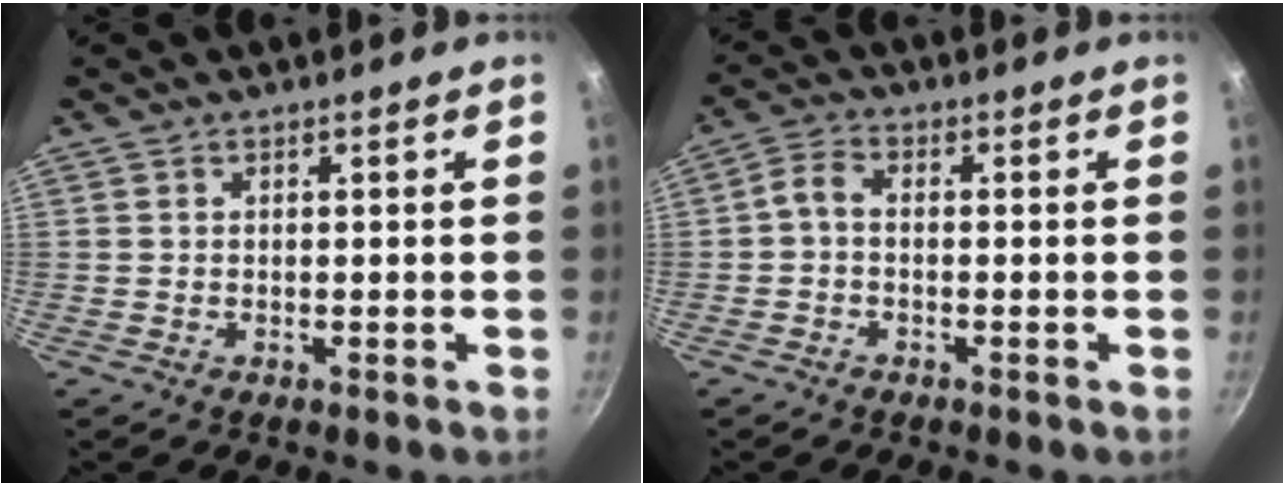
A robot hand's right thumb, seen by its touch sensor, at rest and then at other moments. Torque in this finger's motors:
{"motor_torque": [-0.36, 0.62, 0.48, 0.30, -0.01]}